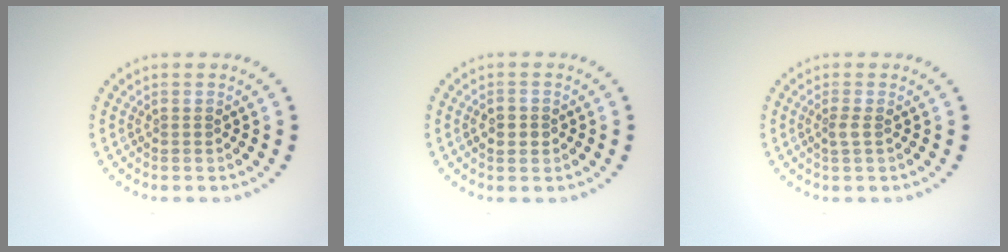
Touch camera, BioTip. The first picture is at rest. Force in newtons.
{"total": 2.2, "press": 2.2, "slide": 0.1}
{"total": 0.9, "press": 0.7, "slide": 0.7}